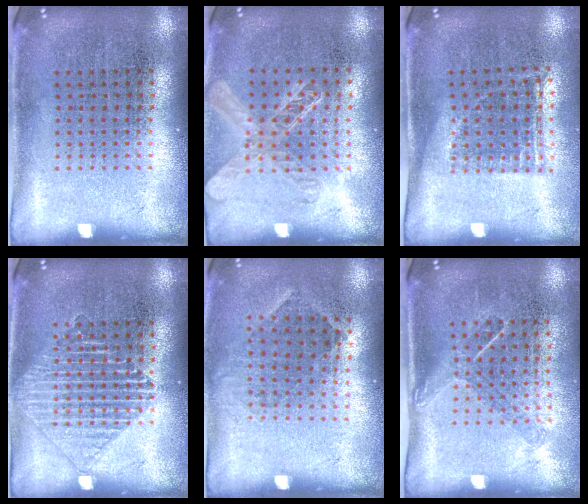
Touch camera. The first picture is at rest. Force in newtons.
{"total": 1.3, "press": 1.2, "slide": 0.5}
{"total": 1.2, "press": 0.9, "slide": 0.8}
{"total": 2.3, "press": 2.3, "slide": 0.3}
{"total": 0.9, "press": 0.8, "slide": 0.5}
{"total": 1.2, "press": 0.9, "slide": 0.9}